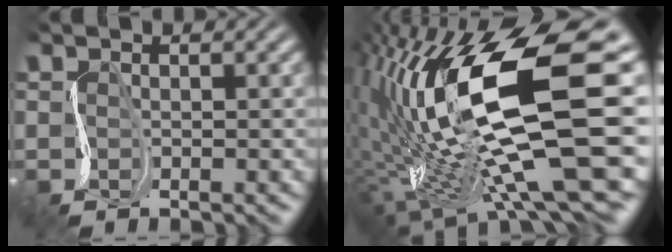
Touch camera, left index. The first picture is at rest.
{"total": 13.5, "force": [-0.1, 4.3, 12.8], "torque": [-0.264, 0.013, 0.002]}